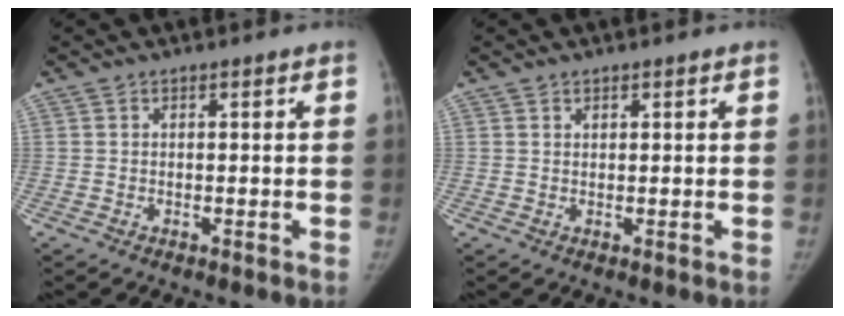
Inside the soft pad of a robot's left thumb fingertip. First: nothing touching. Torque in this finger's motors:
{"motor_torque": [-0.08, -0.04, -0.23, 0.09, -0.02]}